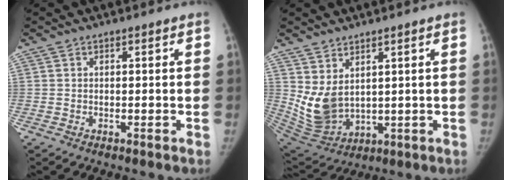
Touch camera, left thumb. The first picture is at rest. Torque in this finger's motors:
{"motor_torque": [1.07, 1.17, 0.74, -1.07, 0.39]}